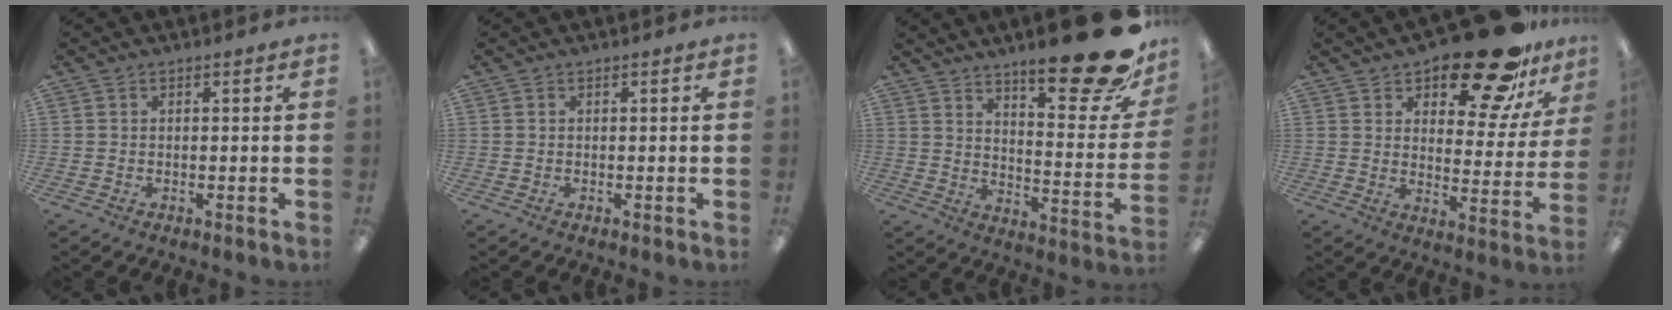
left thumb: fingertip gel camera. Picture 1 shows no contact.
{"total": 0.0}
{"total": 21.1, "force": [14.5, 5.8, 14.1], "torque": [-0.186, -0.109, 0.231]}
{"total": 20.8, "force": [15.5, 8.2, 11.3], "torque": [-0.160, -0.097, 0.257]}